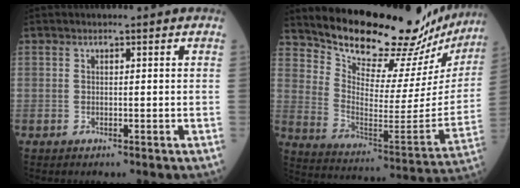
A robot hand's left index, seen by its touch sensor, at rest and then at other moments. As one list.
[{"total": 24.8, "force": [23.2, 4.6, 7.4], "torque": [-0.124, -0.105, 0.314]}]